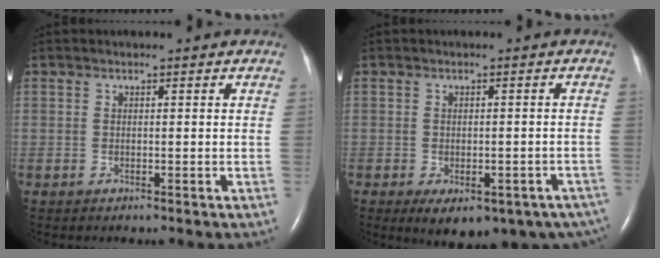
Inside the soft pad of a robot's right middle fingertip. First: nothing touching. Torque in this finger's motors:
{"motor_torque": [1.11, -1.02, 0.18, 0.05]}